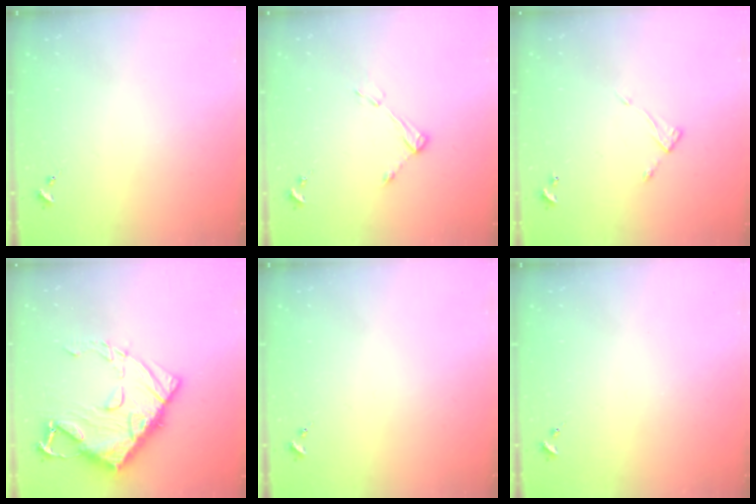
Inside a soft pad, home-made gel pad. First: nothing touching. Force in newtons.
{"total": 6.0, "press": 5.9, "slide": 0.6}
{"total": 5.1, "press": 5.1, "slide": 0.4}
{"total": 18.3, "press": 18.2, "slide": 2.1}
{"total": 0.0}
{"total": 0.0}